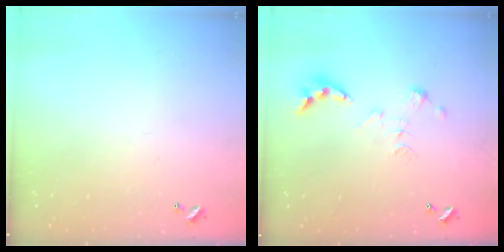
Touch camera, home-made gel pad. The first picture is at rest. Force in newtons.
{"total": 3.3, "press": 3.3, "slide": 0.4}